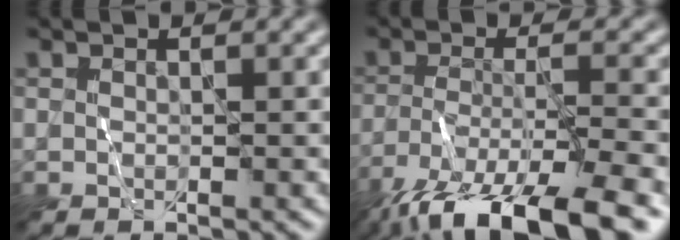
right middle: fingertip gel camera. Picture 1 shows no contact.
{"total": 12.7, "force": [-9.2, 2.9, 8.3], "torque": [-0.166, -0.018, -0.156]}